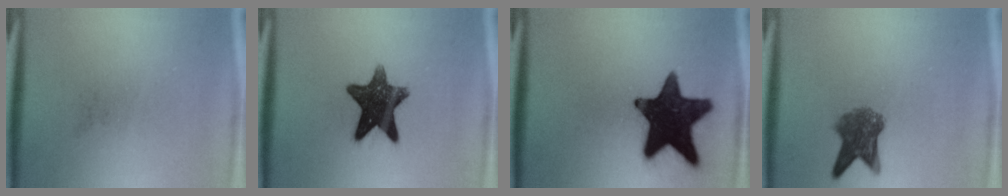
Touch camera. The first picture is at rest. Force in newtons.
{"total": 12.6}
{"total": 17.7}
{"total": 5.7}